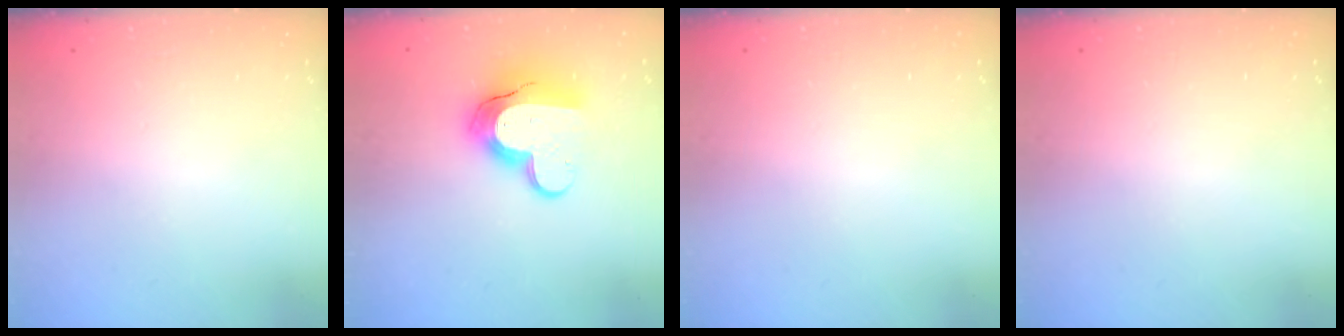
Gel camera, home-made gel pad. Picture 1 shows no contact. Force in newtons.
{"total": 15.4, "press": 15.3, "slide": 1.1}
{"total": 0.0}
{"total": 0.0}